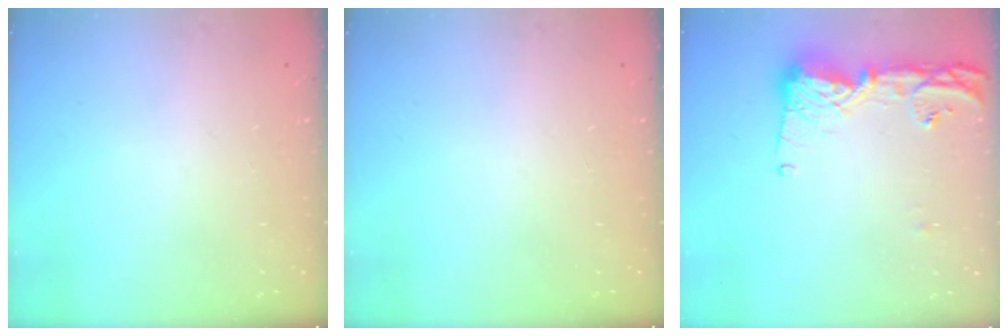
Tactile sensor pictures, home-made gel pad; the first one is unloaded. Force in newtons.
{"total": 0.0}
{"total": 14.0, "press": 13.9, "slide": 1.3}